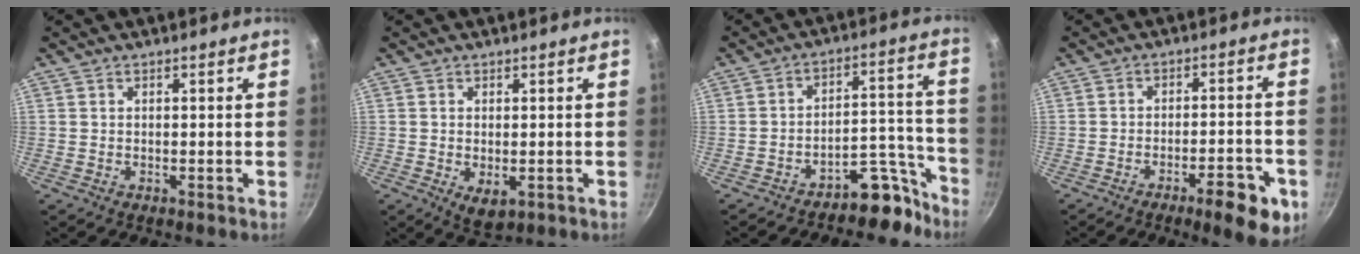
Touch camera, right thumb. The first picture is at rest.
{"total": 3.6, "force": [-0.8, 1.9, 2.9], "torque": [-0.050, -0.010, -0.003]}
{"total": 8.3, "force": [-7.0, 3.0, 3.2], "torque": [-0.014, 0.110, -0.113]}
{"total": 10.6, "force": [-5.3, 2.9, 8.6], "torque": [-0.108, 0.025, -0.071]}